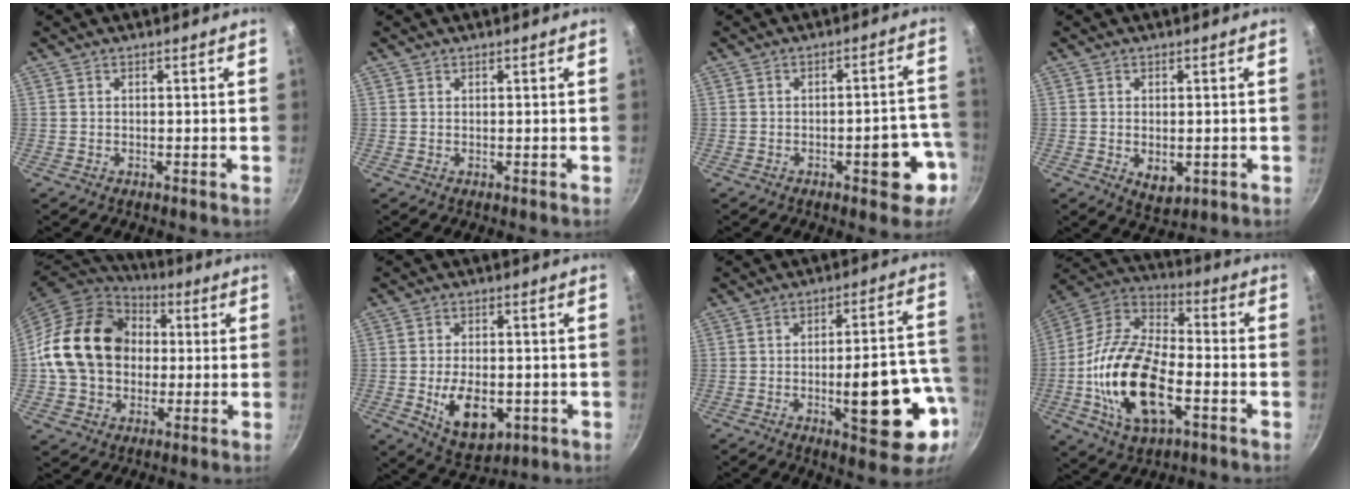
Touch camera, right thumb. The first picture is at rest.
{"total": 0.0}
{"total": 8.6, "force": [-3.7, 3.5, 6.9], "torque": [-0.058, 0.034, -0.041]}
{"total": 4.6, "force": [-0.8, 2.9, 3.5], "torque": [-0.050, -0.011, -0.004]}
{"total": 19.0, "force": [1.7, 15.2, 11.4], "torque": [-0.175, 0.031, 0.026]}
{"total": 10.9, "force": [-2.5, 6.5, 8.4], "torque": [-0.117, -0.004, -0.026]}
{"total": 17.8, "force": [-5.1, 5.9, 16.0], "torque": [-0.189, 0.028, -0.063]}
{"total": 21.7, "force": [-5.6, 11.4, 17.6], "torque": [-0.327, 0.028, -0.117]}